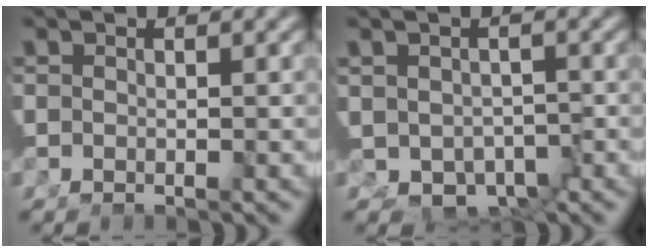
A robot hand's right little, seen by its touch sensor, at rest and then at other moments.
{"total": 5.2, "force": [-1.6, 4.3, 2.4], "torque": [-0.047, -0.038, -0.010]}